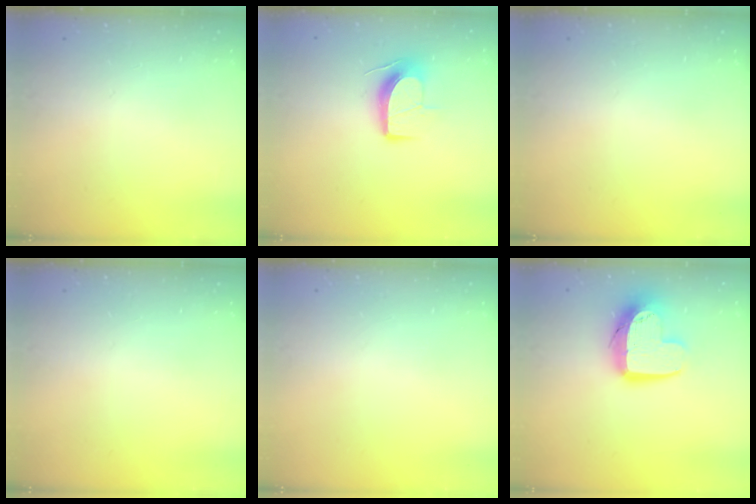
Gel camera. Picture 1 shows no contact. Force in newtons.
{"total": 9.9, "press": 9.9, "slide": 0.6}
{"total": 0.0}
{"total": 0.0}
{"total": 0.0}
{"total": 12.4, "press": 12.4, "slide": 1.0}